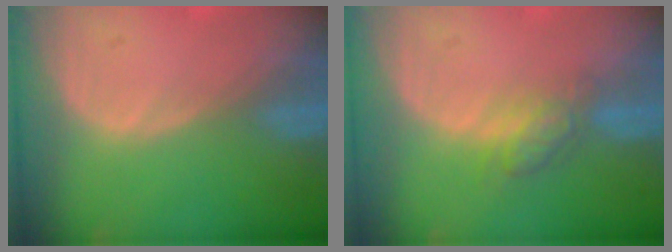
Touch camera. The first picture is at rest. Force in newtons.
{"total": 4.8, "press": 4.2, "slide": 2.1}